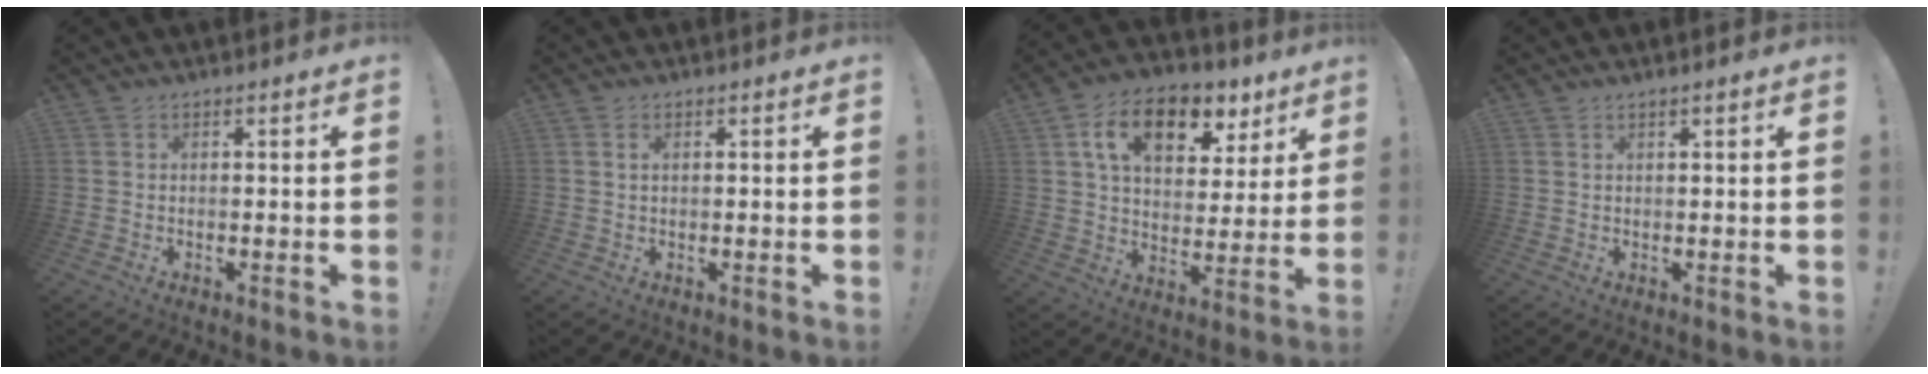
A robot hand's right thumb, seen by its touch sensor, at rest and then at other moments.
{"total": 1.0, "force": [0.4, 0.6, 0.7], "torque": [-0.017, 0.003, 0.008]}
{"total": 15.3, "force": [7.9, 9.1, 9.3], "torque": [-0.149, -0.030, 0.141]}
{"total": 1.1, "force": [0.7, -0.3, 0.8], "torque": [-0.019, 0.002, 0.013]}